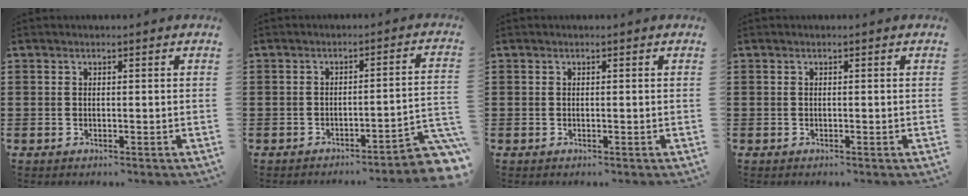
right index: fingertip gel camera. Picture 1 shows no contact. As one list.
[{"total": 3.7, "force": [-3.1, -0.1, 2.0], "torque": [-0.038, -0.017, -0.064]}, {"total": 0.0}, {"total": 0.0}]